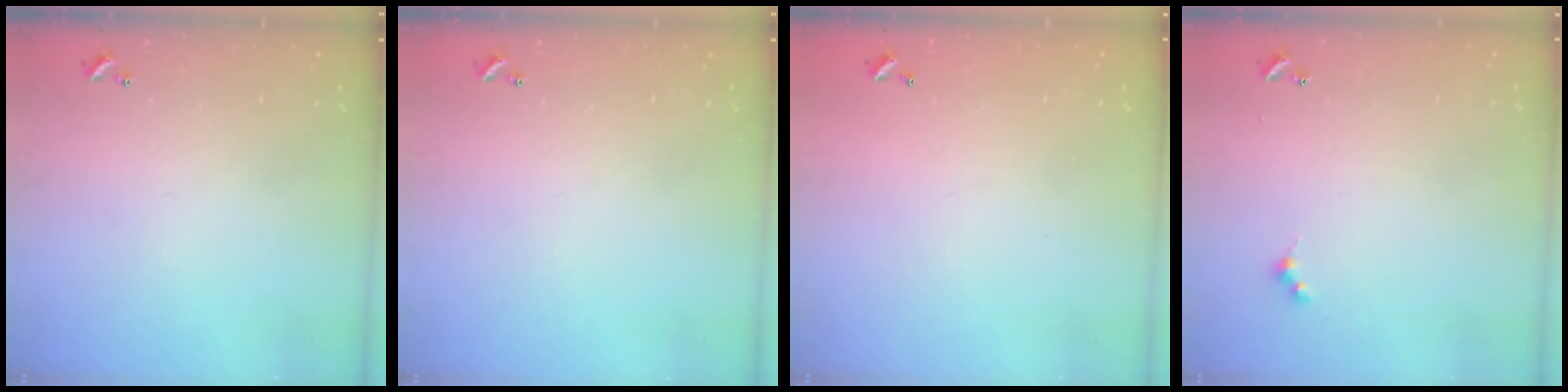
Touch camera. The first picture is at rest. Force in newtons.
{"total": 0.0}
{"total": 2.7, "press": 2.7, "slide": 0.1}
{"total": 2.6, "press": 2.6, "slide": 0.5}